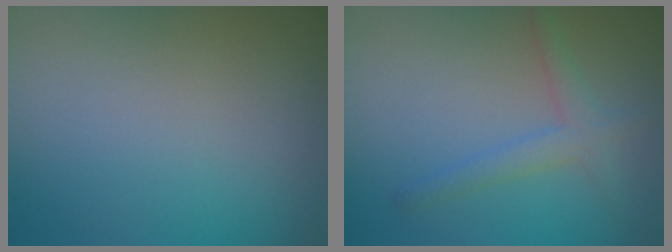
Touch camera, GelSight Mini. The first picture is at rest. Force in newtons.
{"total": 2.2, "press": 2.2, "slide": 0.1}